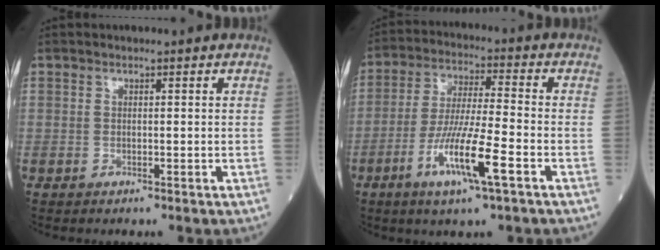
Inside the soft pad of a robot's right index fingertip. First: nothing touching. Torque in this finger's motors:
{"motor_torque": [1.33, -0.81, 0.64, 0.21]}